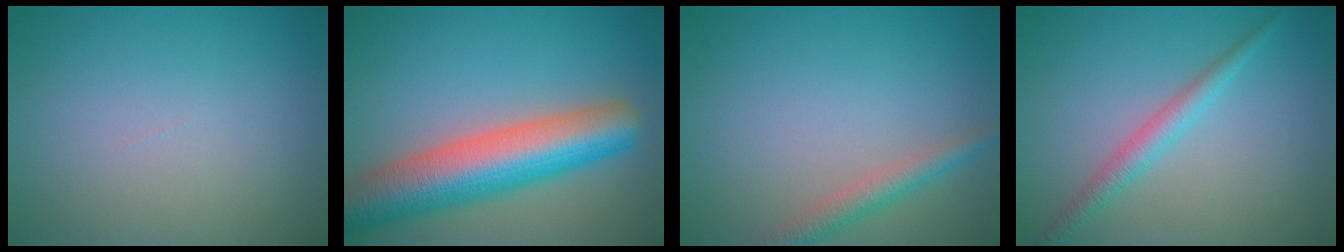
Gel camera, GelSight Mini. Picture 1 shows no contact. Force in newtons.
{"total": 9.6, "press": 9.6, "slide": 0.3}
{"total": 2.4, "press": 2.4, "slide": 0.0}
{"total": 2.4, "press": 2.3, "slide": 0.2}